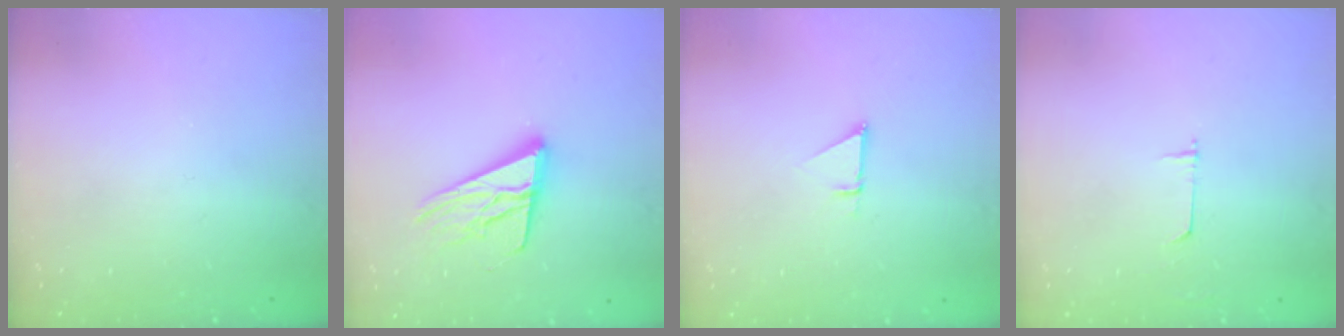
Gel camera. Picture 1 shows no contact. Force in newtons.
{"total": 15.9, "press": 15.6, "slide": 2.7}
{"total": 1.4, "press": 1.4, "slide": 0.0}
{"total": 4.6, "press": 4.6, "slide": 0.4}